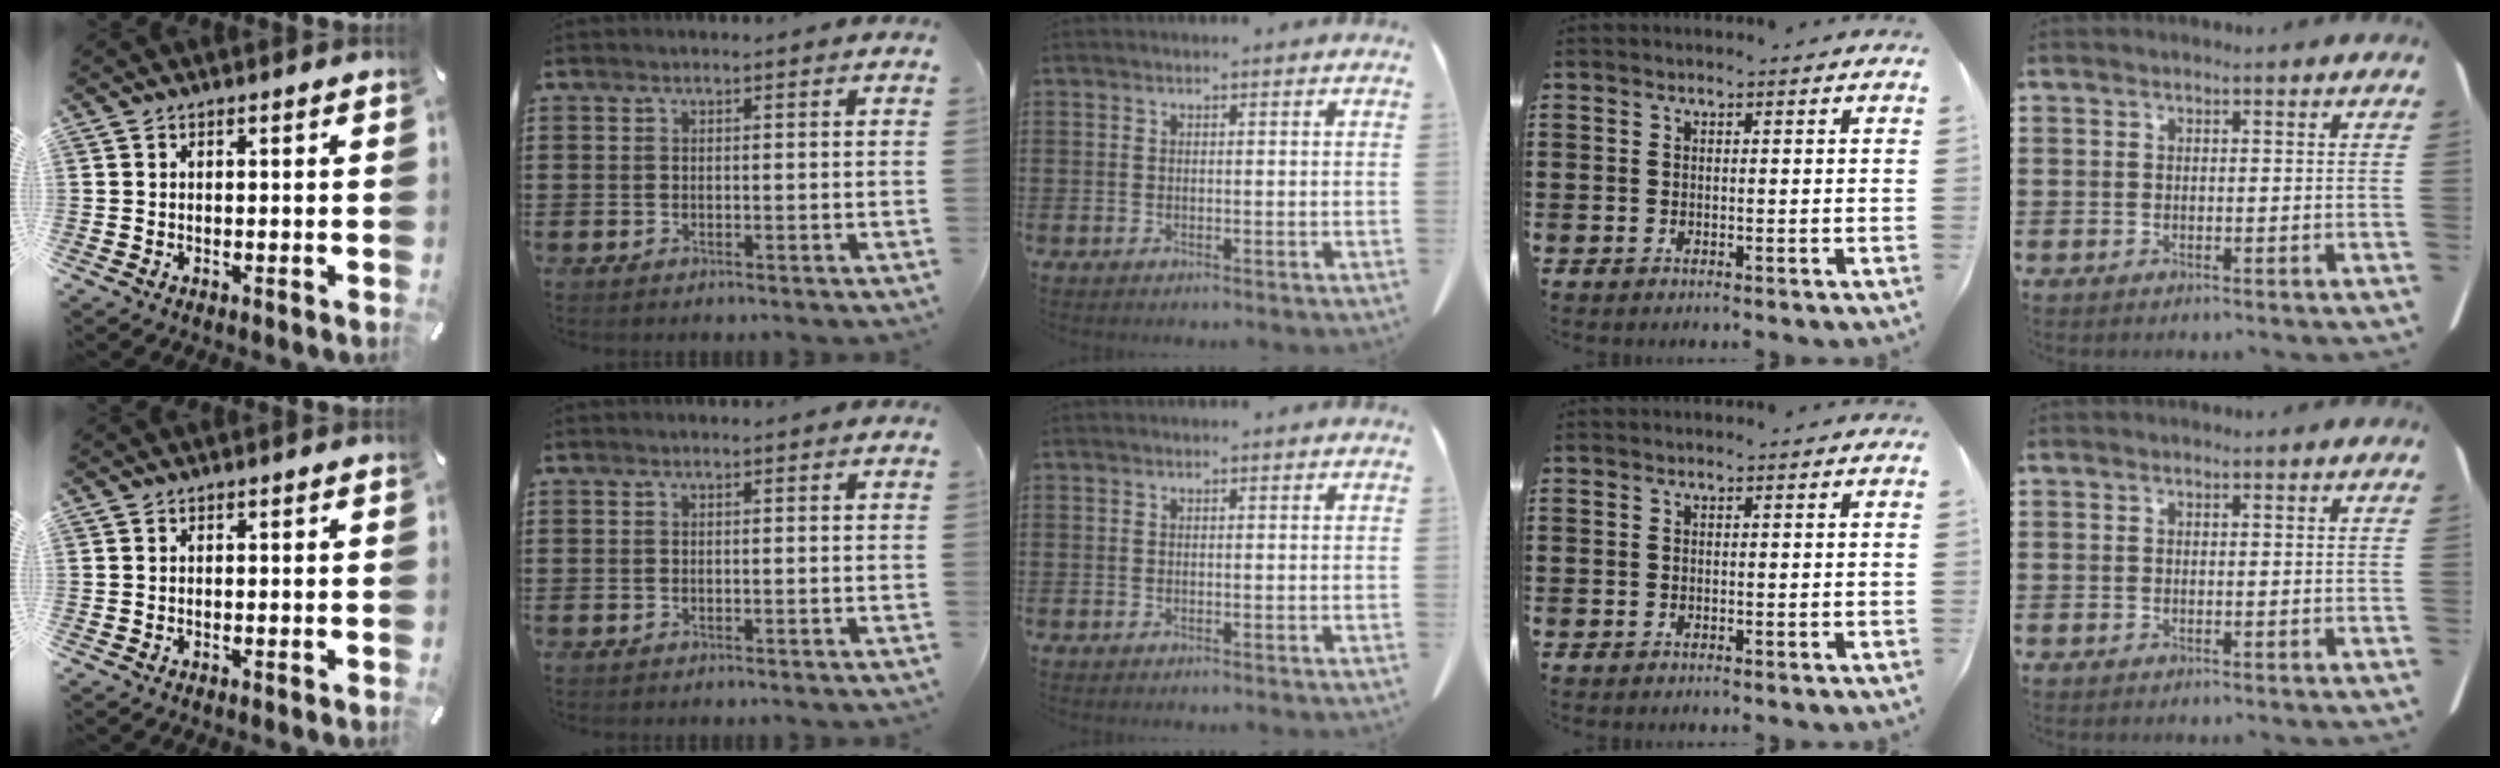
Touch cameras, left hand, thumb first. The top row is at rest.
{}